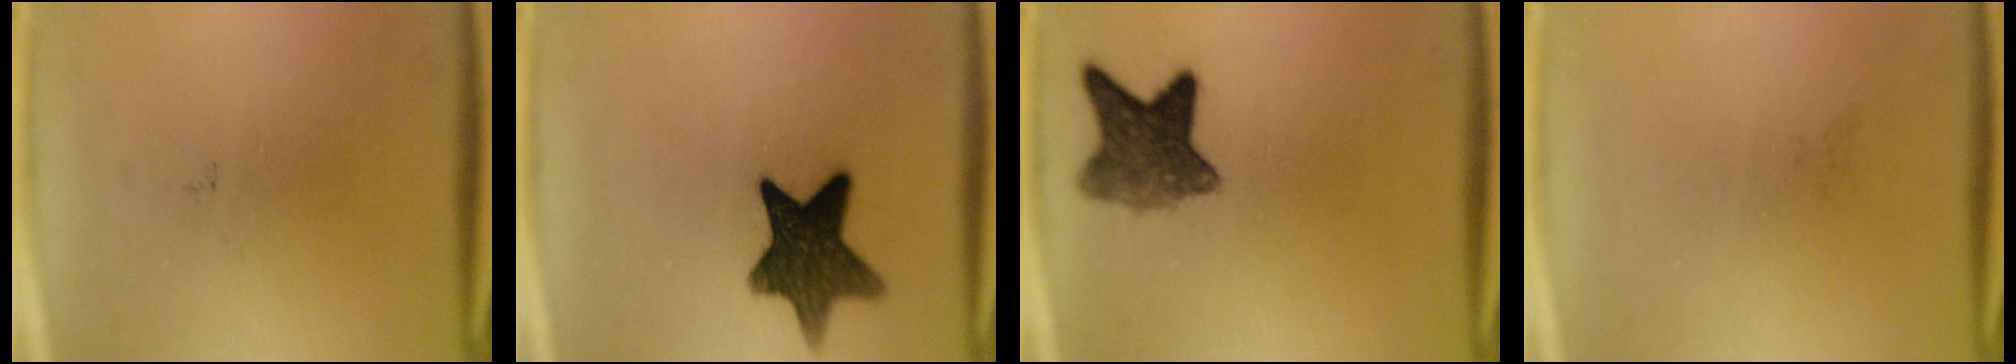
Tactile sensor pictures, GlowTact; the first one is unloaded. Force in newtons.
{"total": 12.3}
{"total": 7.4}
{"total": 0.0}